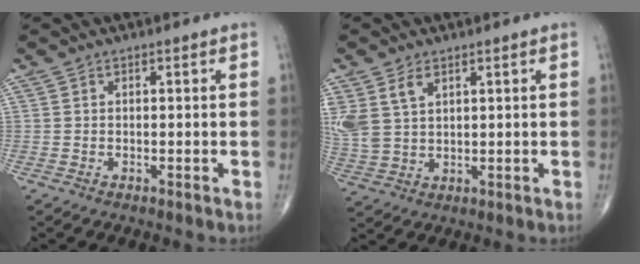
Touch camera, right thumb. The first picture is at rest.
{"total": 7.5, "force": [3.4, 4.7, 4.9], "torque": [-0.109, -0.003, 0.082]}